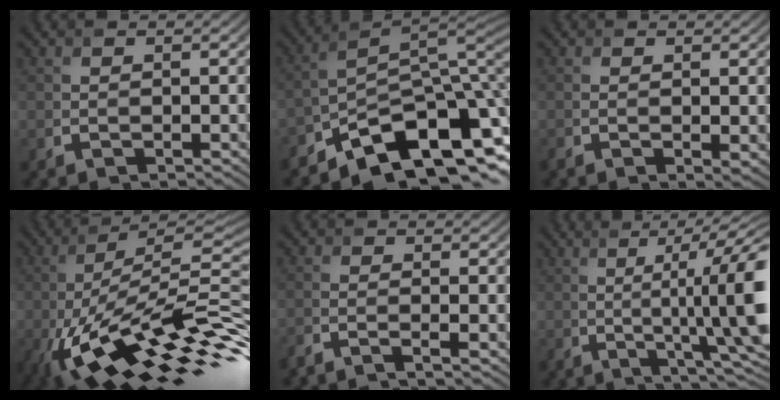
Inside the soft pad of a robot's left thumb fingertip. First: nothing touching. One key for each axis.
{"total": 11.5, "fx": -7.4, "fy": 4.3, "fz": 7.7, "tx": -0.110, "ty": -0.004, "tz": -0.131}
{"total": 1.6, "fx": 0.0, "fy": 0.0, "fz": 1.6, "tx": -0.029, "ty": -0.005, "tz": -0.001}
{"total": 17.1, "fx": -6.6, "fy": 4.6, "fz": 15.2, "tx": -0.253, "ty": 0.009, "tz": -0.129}
{"total": 2.5, "fx": -2.0, "fy": -0.1, "fz": 1.4, "tx": -0.014, "ty": -0.001, "tz": -0.058}
{"total": 14.1, "fx": 0.2, "fy": 2.9, "fz": 13.8, "tx": -0.170, "ty": 0.007, "tz": 0.015}